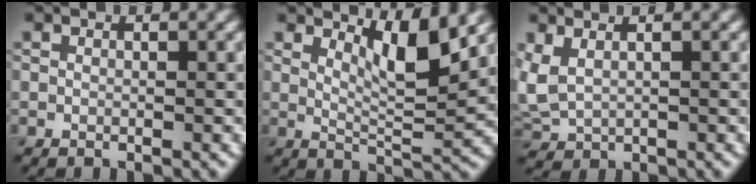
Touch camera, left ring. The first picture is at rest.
{"total": 4.4, "force": [2.6, 0.8, 3.4], "torque": [-0.061, -0.010, 0.046]}
{"total": 2.3, "force": [1.2, 1.3, 1.5], "torque": [-0.048, 0.005, 0.032]}